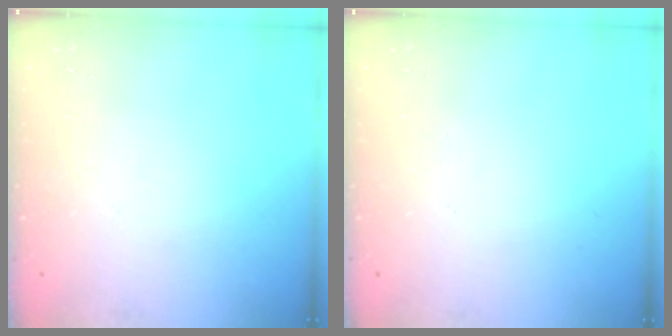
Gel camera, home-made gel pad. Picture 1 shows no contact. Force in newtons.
{"total": 0.0}